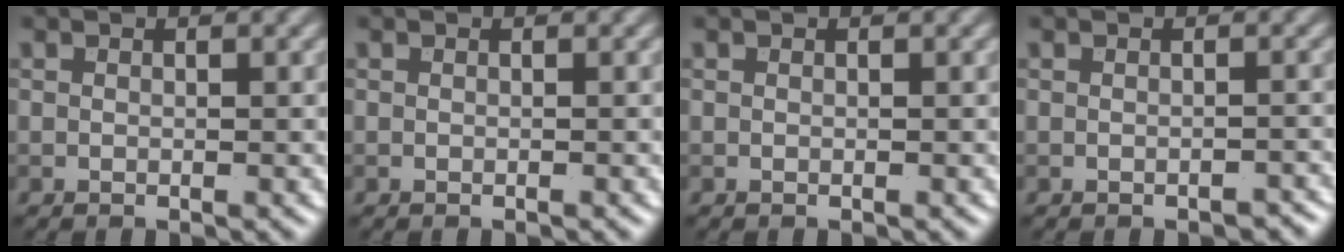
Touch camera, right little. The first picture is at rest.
{"total": 0.0}
{"total": 0.0}
{"total": 1.0, "force": [-0.8, 0.3, 0.4], "torque": [-0.005, 0.001, -0.010]}